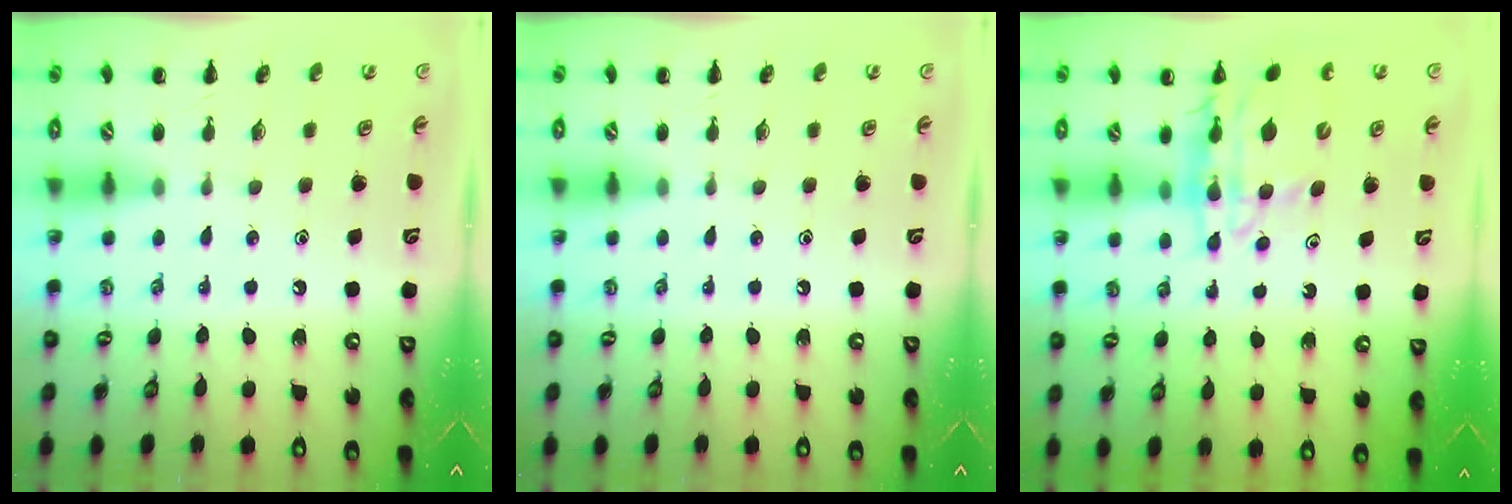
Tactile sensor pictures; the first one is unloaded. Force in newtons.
{"total": 0.0}
{"total": 12.7, "press": 12.2, "slide": 3.5}